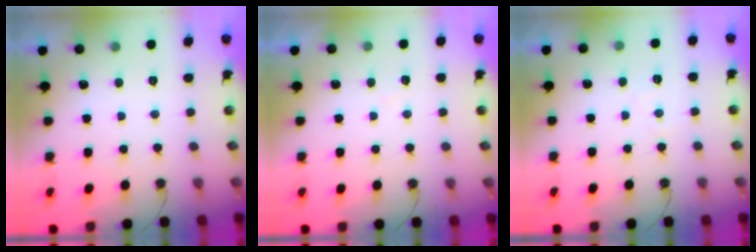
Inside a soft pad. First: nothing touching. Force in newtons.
{"total": 3.1, "press": 3.0, "slide": 0.5}
{"total": 4.7, "press": 4.6, "slide": 0.7}